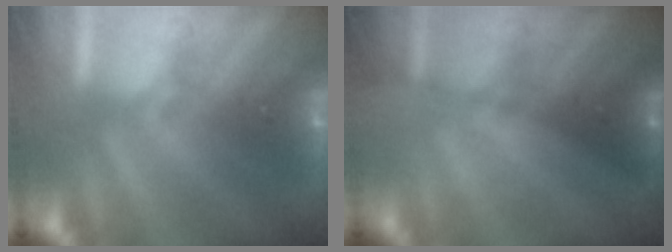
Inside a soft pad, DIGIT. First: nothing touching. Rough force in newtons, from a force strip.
{"total": 1.4}